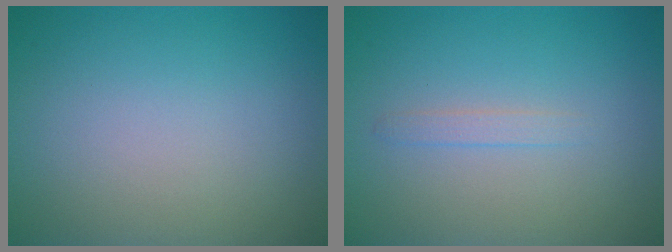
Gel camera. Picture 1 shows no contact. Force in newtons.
{"total": 0.9, "press": 0.9, "slide": 0.1}